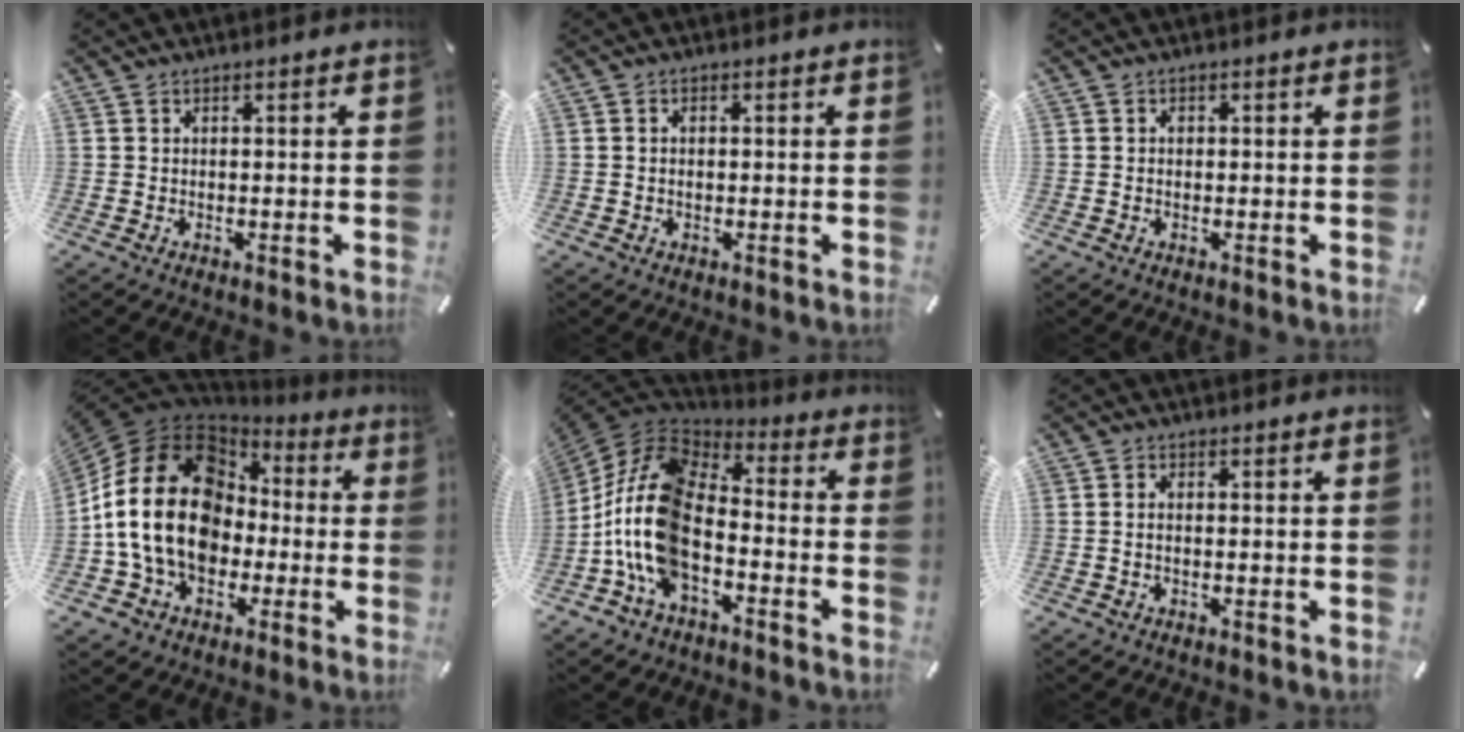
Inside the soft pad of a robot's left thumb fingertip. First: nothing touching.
{"total": 1.1, "force": [0.1, 0.8, 0.8], "torque": [-0.016, 0.005, 0.000]}
{"total": 0.6, "force": [0.1, 0.5, 0.4], "torque": [0.000, -0.001, 0.000]}
{"total": 21.2, "force": [-0.7, 16.8, 12.9], "torque": [-0.271, 0.008, -0.013]}
{"total": 17.6, "force": [-6.2, 10.1, 13.0], "torque": [-0.288, 0.017, -0.115]}
{"total": 1.5, "force": [-0.2, 0.8, 1.2], "torque": [-0.025, 0.001, -0.004]}